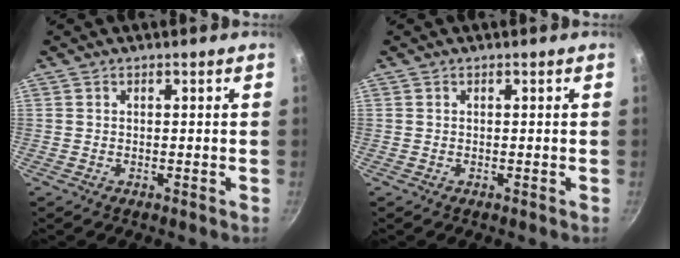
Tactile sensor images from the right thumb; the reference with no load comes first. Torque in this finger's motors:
{"motor_torque": [-0.23, 0.19, 0.14, 0.13, 0.03]}